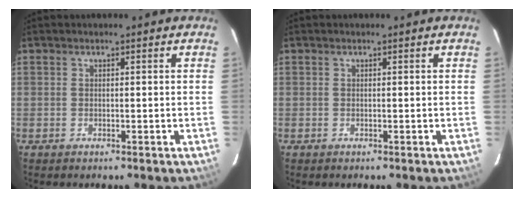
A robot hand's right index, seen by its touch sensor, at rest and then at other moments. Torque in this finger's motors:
{"motor_torque": [0.00, 0.00, 0.01, 0.00]}